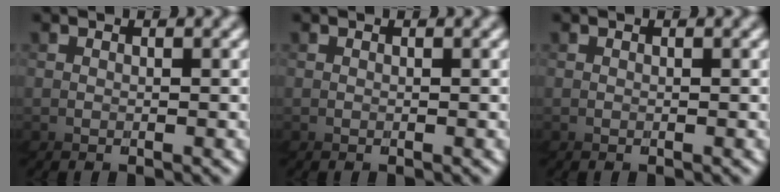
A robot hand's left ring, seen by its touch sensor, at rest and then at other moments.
{"total": 0.0}
{"total": 0.0}